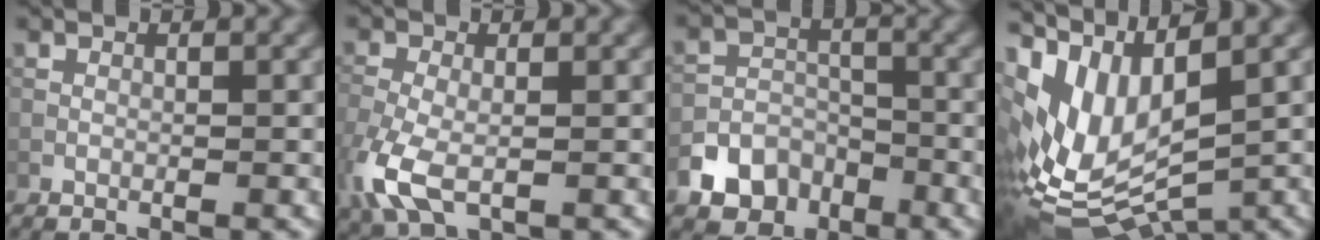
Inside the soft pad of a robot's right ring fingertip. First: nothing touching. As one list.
[{"total": 5.6, "force": [-2.1, 3.0, 4.3], "torque": [-0.117, -0.013, -0.048]}, {"total": 6.3, "force": [-4.0, 4.6, 1.6], "torque": [-0.009, -0.008, -0.075]}, {"total": 11.1, "force": [1.5, 5.5, 9.5], "torque": [-0.217, -0.014, 0.056]}]